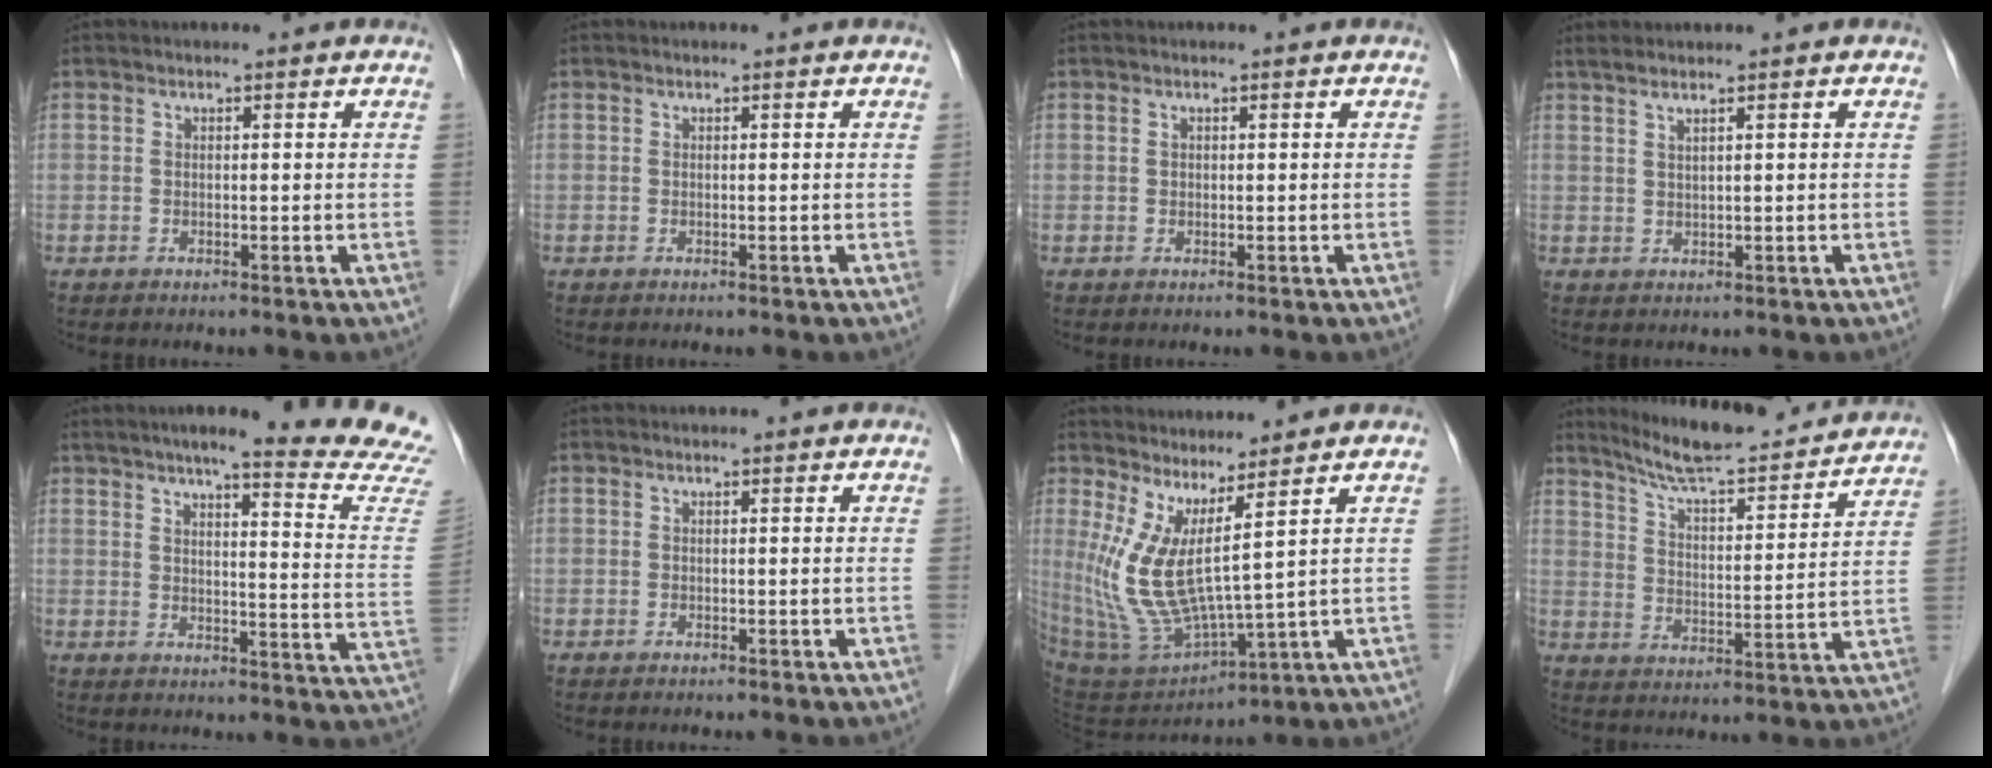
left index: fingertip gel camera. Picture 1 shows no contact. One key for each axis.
{"total": 0.0}
{"total": 0.5, "fx": 0.2, "fy": 0.4, "fz": 0.3, "tx": -0.009, "ty": 0.006, "tz": 0.004}
{"total": 2.1, "fx": 1.5, "fy": -0.3, "fz": 1.5, "tx": -0.041, "ty": 0.009, "tz": 0.034}
{"total": 19.6, "fx": 17.4, "fy": -1.2, "fz": 9.0, "tx": -0.121, "ty": -0.077, "tz": 0.198}
{"total": 0.0}
{"total": 10.2, "fx": 4.2, "fy": 1.1, "fz": 9.3, "tx": -0.218, "ty": -0.030, "tz": 0.101}
{"total": 18.7, "fx": 17.3, "fy": 1.8, "fz": 6.9, "tx": -0.110, "ty": -0.009, "tz": 0.247}